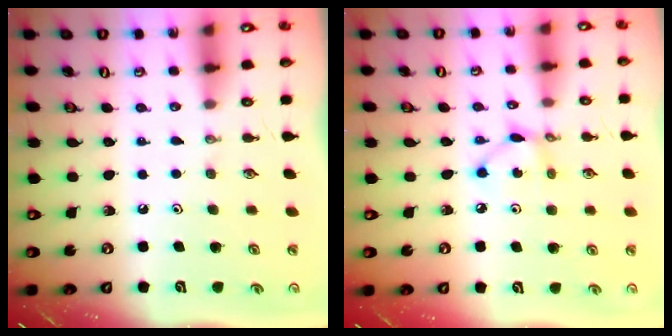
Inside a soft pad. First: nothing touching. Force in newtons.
{"total": 4.7, "press": 4.7, "slide": 0.2}